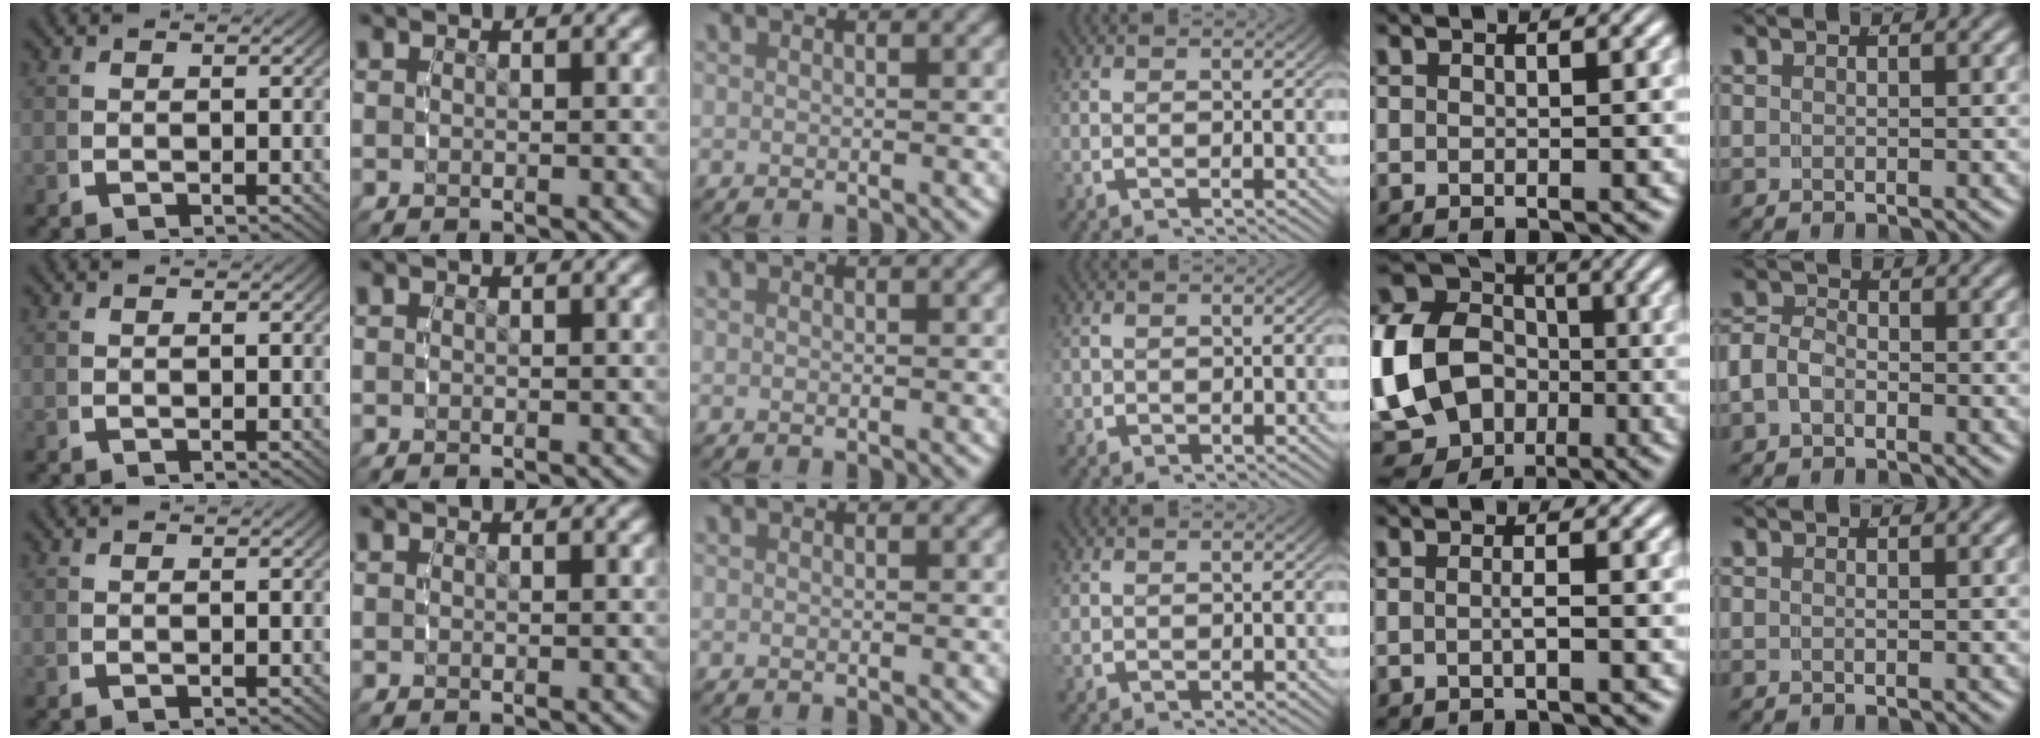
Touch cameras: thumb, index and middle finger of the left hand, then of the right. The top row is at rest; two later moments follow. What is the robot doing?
{"motion": "grasp_and_lifting", "object": "small bumper sticker"}